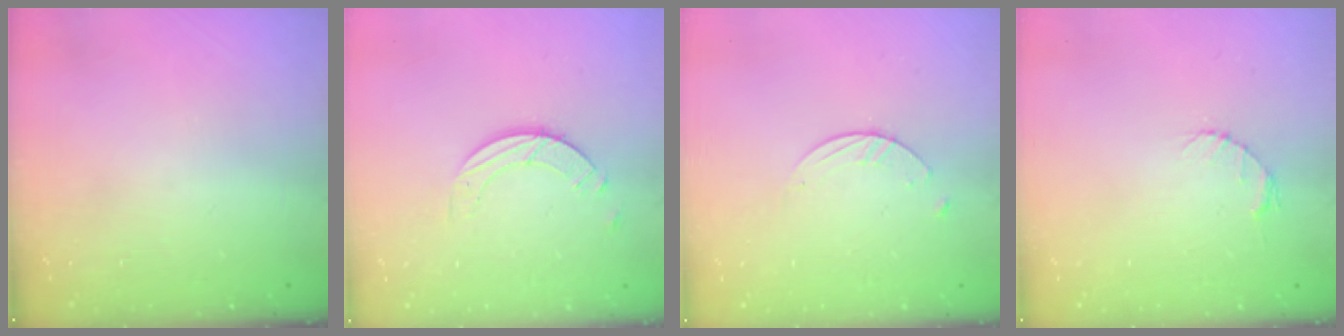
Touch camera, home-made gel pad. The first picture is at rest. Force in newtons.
{"total": 3.9, "press": 3.9, "slide": 0.4}
{"total": 2.7, "press": 2.6, "slide": 0.3}
{"total": 2.7, "press": 2.7, "slide": 0.4}